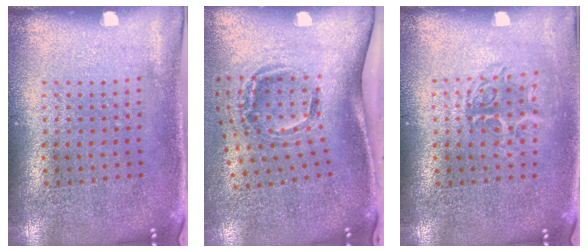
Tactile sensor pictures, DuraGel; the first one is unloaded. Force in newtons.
{"total": 2.0, "press": 1.2, "slide": 1.7}
{"total": 1.2, "press": 1.1, "slide": 0.5}